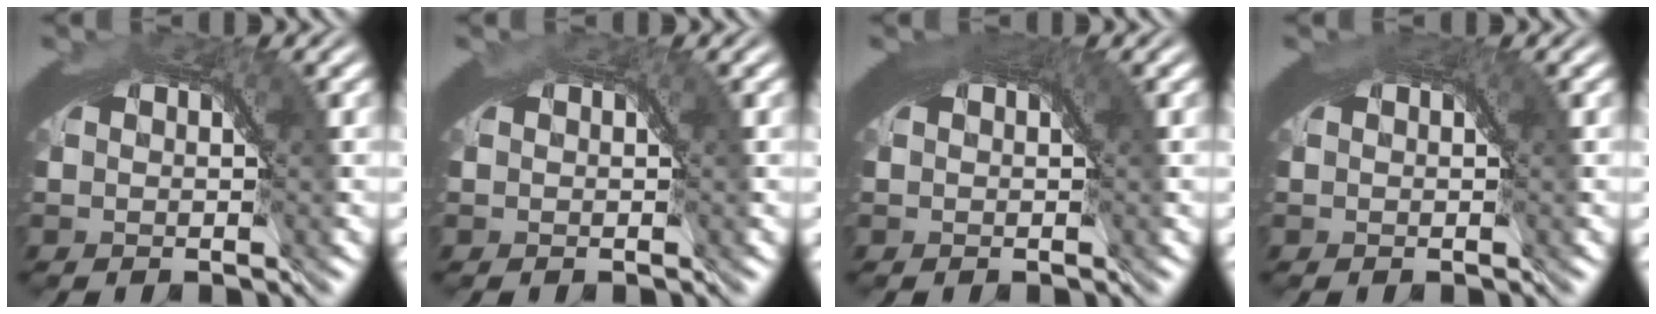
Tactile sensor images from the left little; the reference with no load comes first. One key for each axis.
{"total": 0.6, "fx": -0.1, "fy": -0.1, "fz": -0.6, "tx": 0.008, "ty": -0.002, "tz": -0.001}
{"total": 1.4, "fx": 0.8, "fy": 0.3, "fz": 1.1, "tx": -0.010, "ty": 0.002, "tz": 0.010}
{"total": 0.7, "fx": 0.4, "fy": 0.2, "fz": 0.6, "tx": -0.005, "ty": 0.000, "tz": 0.005}